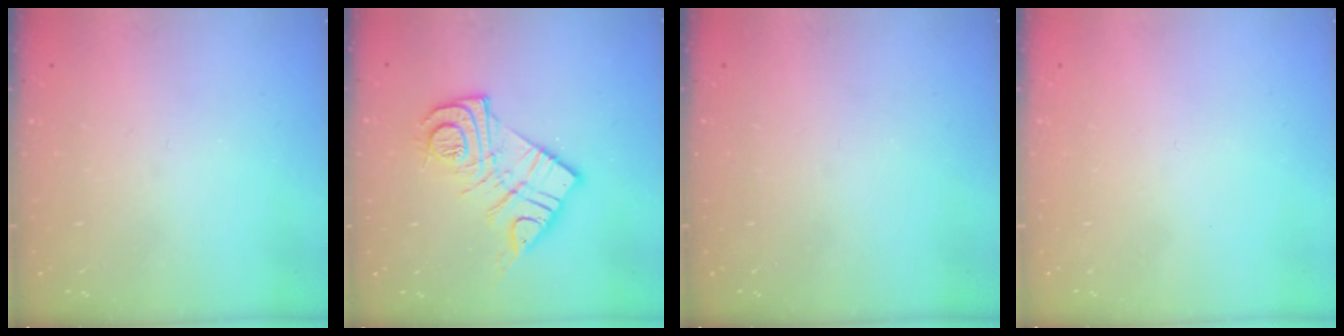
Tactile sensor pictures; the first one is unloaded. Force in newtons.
{"total": 14.7, "press": 14.7, "slide": 1.3}
{"total": 0.0}
{"total": 1.7, "press": 1.7, "slide": 0.1}